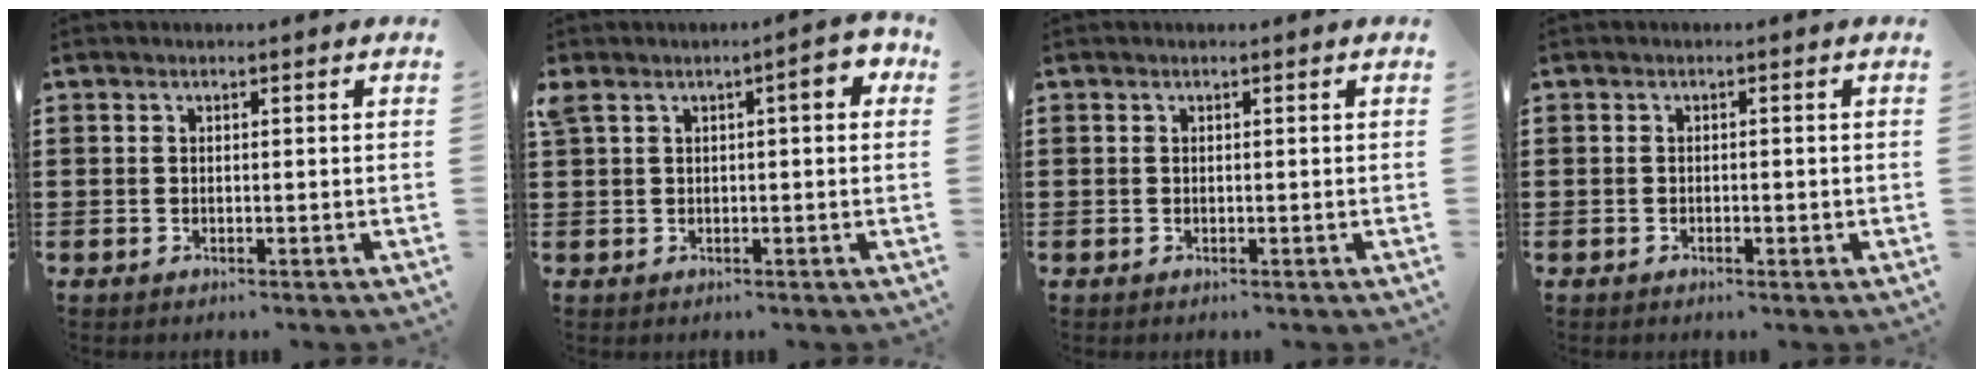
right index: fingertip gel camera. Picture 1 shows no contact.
{"total": 5.1, "force": [1.3, 1.5, 4.6], "torque": [-0.076, 0.001, 0.017]}
{"total": 0.0}
{"total": 0.8, "force": [-0.5, 0.3, 0.6], "torque": [-0.014, -0.004, -0.008]}